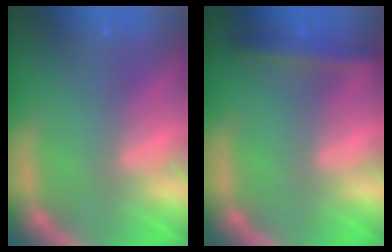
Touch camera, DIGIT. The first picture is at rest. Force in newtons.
{"total": 2.4}